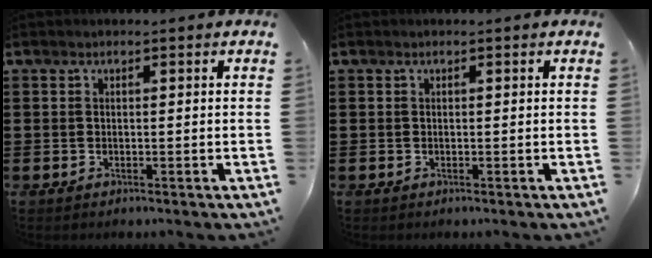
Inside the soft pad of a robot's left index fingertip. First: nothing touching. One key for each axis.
{"total": 0.0}